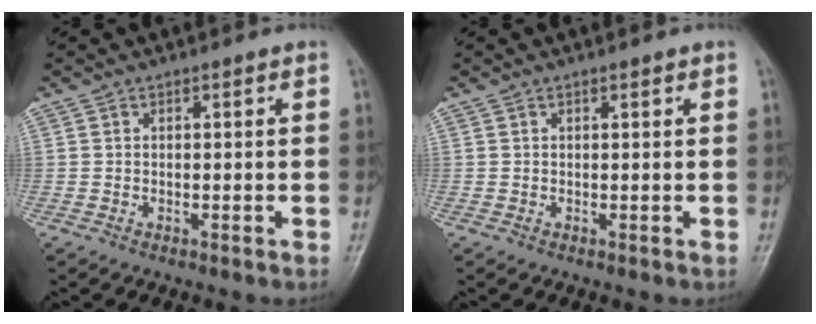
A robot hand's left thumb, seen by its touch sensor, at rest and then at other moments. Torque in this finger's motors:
{"motor_torque": [0.27, 0.02, -0.33, -0.18, -0.01]}